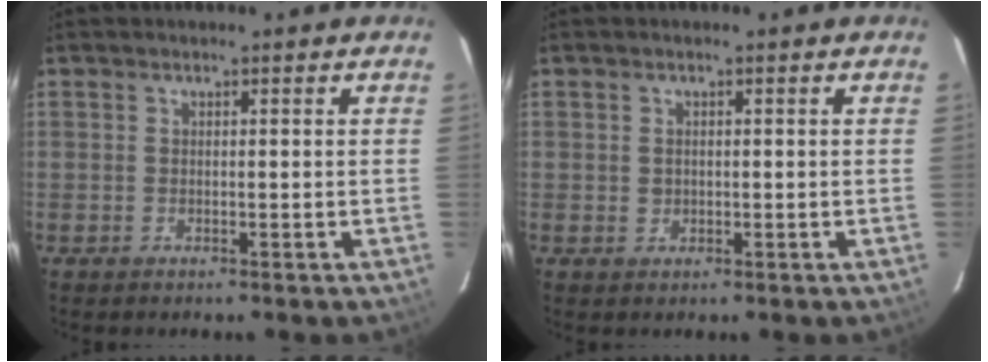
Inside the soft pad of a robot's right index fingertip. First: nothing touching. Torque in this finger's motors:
{"motor_torque": [0.08, 0.08, -0.04, 0.01]}